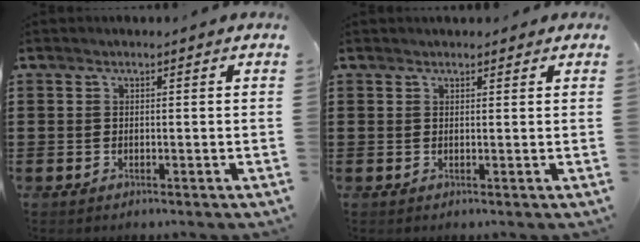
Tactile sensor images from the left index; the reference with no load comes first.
{"total": 1.1, "force": [1.1, 0.3, 0.2], "torque": [-0.007, 0.004, 0.020]}